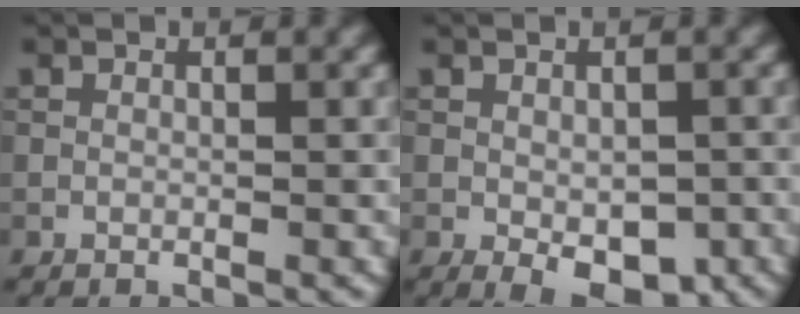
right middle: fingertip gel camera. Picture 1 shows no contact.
{"total": 5.1, "force": [-2.0, 2.5, 3.9], "torque": [-0.054, -0.014, -0.025]}